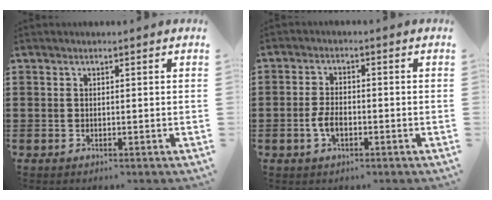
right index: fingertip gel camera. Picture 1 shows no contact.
{"total": 3.4, "force": [-1.1, 1.7, 2.8], "torque": [-0.065, -0.002, -0.023]}